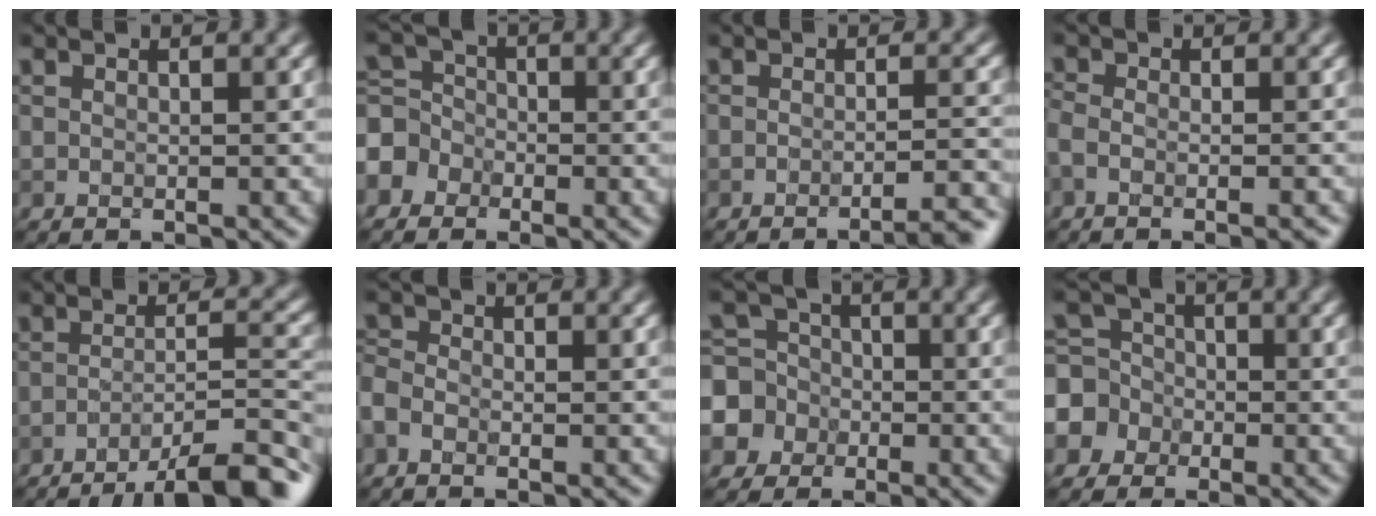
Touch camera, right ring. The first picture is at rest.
{"total": 3.9, "force": [-2.0, 3.2, 1.0], "torque": [-0.005, 0.011, -0.046]}
{"total": 4.2, "force": [-3.0, 0.7, 2.8], "torque": [-0.031, 0.012, -0.044]}
{"total": 3.4, "force": [-1.9, 1.4, 2.5], "torque": [-0.025, 0.003, -0.030]}
{"total": 9.1, "force": [-6.6, 1.8, 6.1], "torque": [-0.078, 0.010, -0.099]}
{"total": 1.7, "force": [-1.0, 1.0, 0.9], "torque": [-0.026, -0.001, -0.030]}
{"total": 7.4, "force": [-2.3, 6.8, 1.7], "torque": [-0.045, 0.004, -0.071]}
{"total": 5.3, "force": [-2.1, 4.7, 1.1], "torque": [-0.012, 0.008, -0.060]}